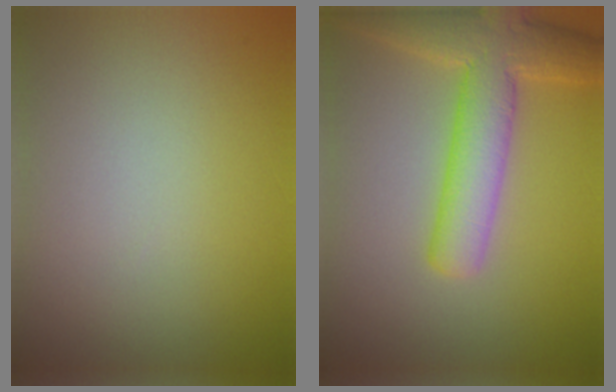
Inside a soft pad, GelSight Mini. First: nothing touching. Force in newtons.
{"total": 6.9, "press": 6.9, "slide": 0.4}